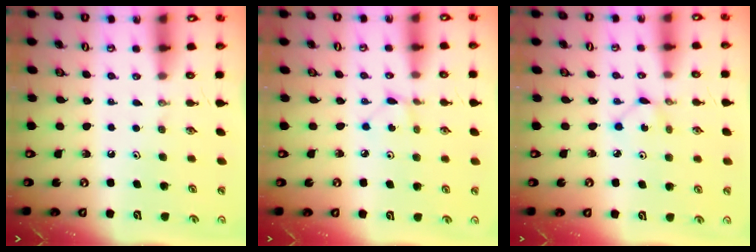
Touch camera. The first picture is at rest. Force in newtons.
{"total": 1.3, "press": 1.3, "slide": 0.1}
{"total": 2.3, "press": 2.3, "slide": 0.3}